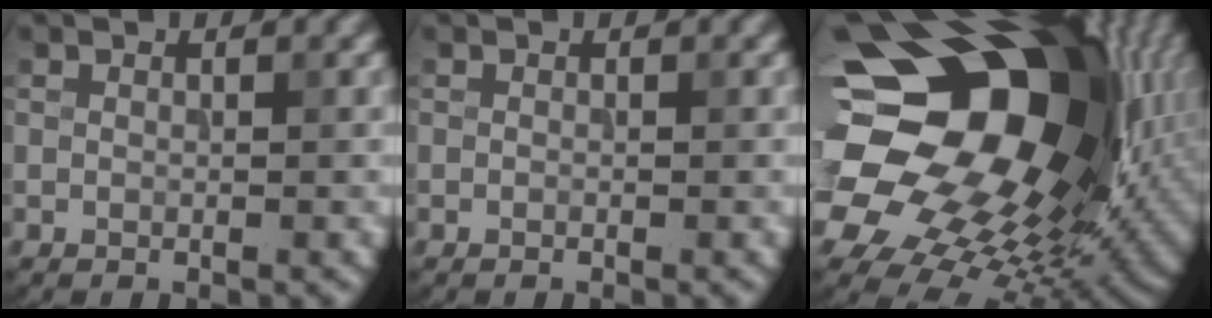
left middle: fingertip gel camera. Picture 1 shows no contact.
{"total": 0.0}
{"total": 20.7, "force": [4.7, 14.3, 14.3], "torque": [-0.239, -0.013, 0.096]}